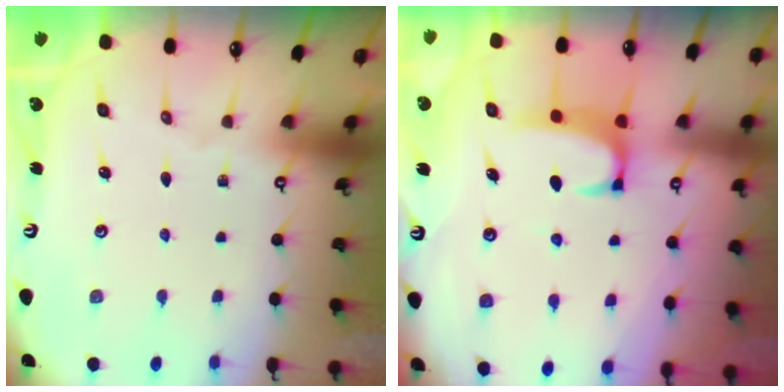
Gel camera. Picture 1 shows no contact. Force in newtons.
{"total": 2.1, "press": 2.0, "slide": 0.3}